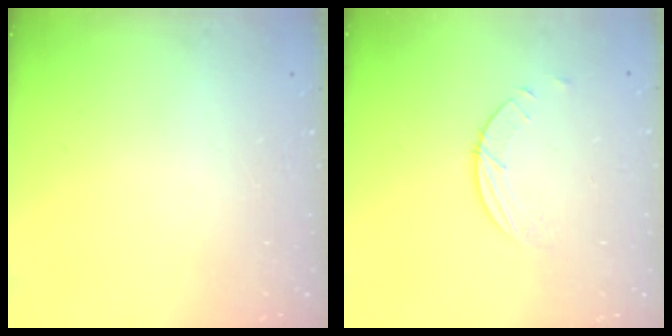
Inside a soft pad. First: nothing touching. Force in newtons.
{"total": 1.5, "press": 1.5, "slide": 0.1}